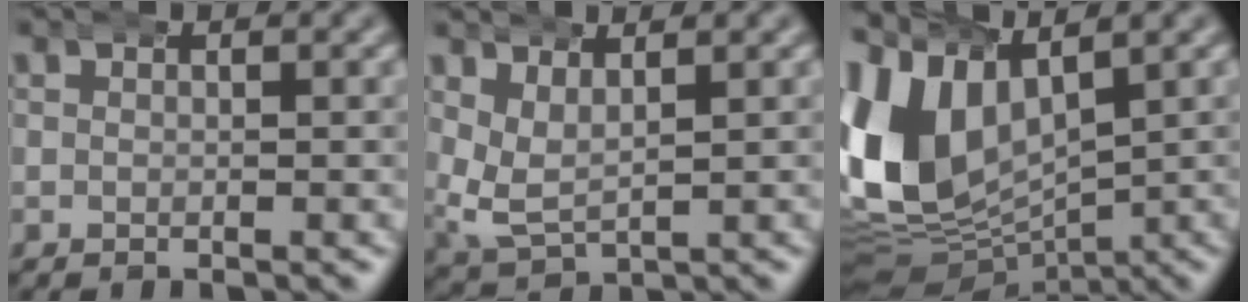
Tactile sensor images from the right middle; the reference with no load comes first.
{"total": 4.1, "force": [1.7, 2.9, 2.4], "torque": [-0.077, -0.023, 0.042]}
{"total": 12.3, "force": [1.2, 9.3, 7.9], "torque": [-0.183, -0.022, 0.033]}